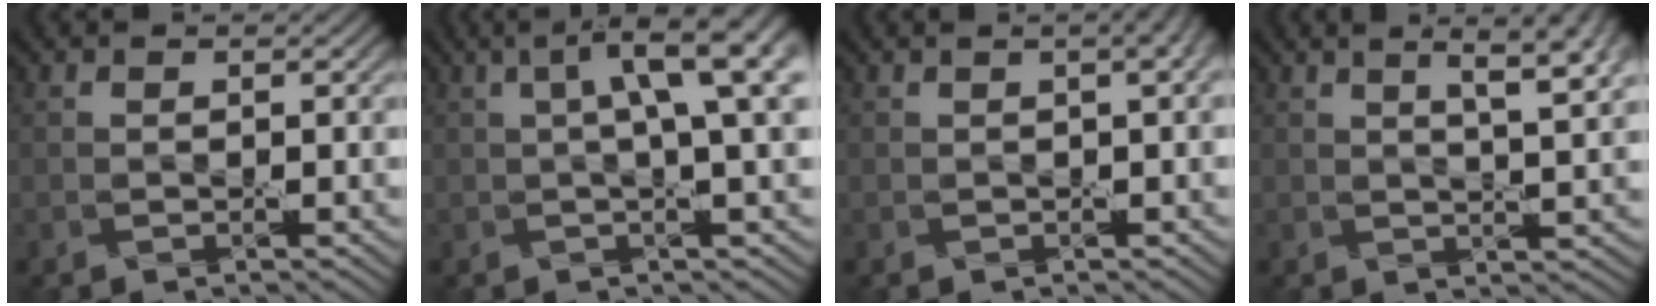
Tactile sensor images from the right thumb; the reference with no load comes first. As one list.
[{"total": 8.5, "force": [1.9, 2.0, 8.0], "torque": [-0.097, 0.025, 0.022]}, {"total": 3.1, "force": [1.0, 1.1, 2.7], "torque": [-0.028, 0.012, 0.002]}, {"total": 7.7, "force": [3.8, 2.0, 6.4], "torque": [-0.079, 0.021, 0.046]}]